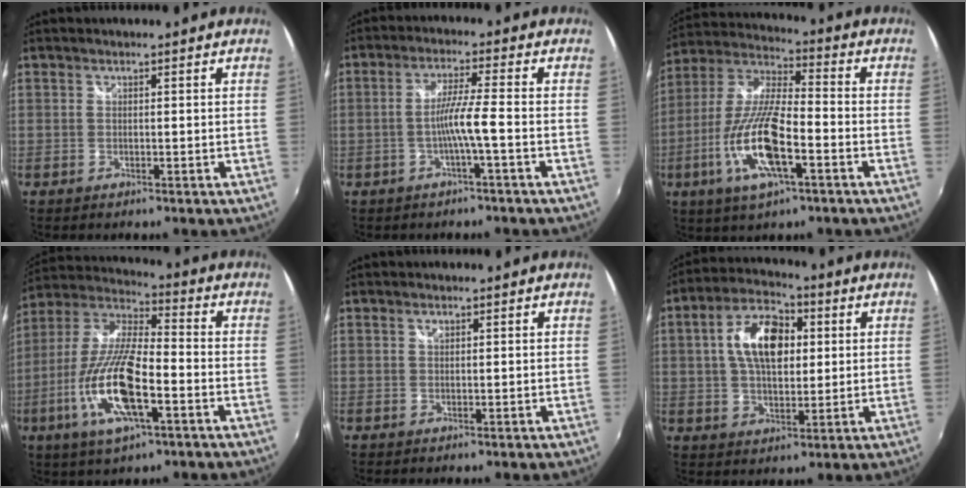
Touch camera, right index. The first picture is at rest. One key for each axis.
{"total": 5.2, "fx": -2.0, "fy": -1.0, "fz": 4.7, "tx": -0.092, "ty": 0.001, "tz": -0.034}
{"total": 16.0, "fx": -5.9, "fy": 4.7, "fz": 14.1, "tx": -0.295, "ty": -0.014, "tz": -0.115}
{"total": 17.5, "fx": -6.2, "fy": 5.3, "fz": 15.5, "tx": -0.323, "ty": -0.019, "tz": -0.122}
{"total": 0.6, "fx": 0.3, "fy": 0.4, "fz": 0.4, "tx": -0.005, "ty": 0.002, "tz": 0.006}
{"total": 12.4, "fx": 2.6, "fy": 7.0, "fz": 9.9, "tx": -0.175, "ty": 0.024, "tz": 0.042}